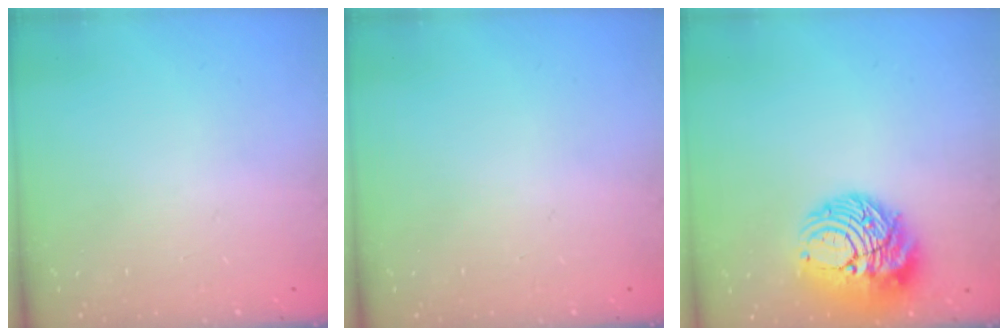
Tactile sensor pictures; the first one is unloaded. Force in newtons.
{"total": 0.0}
{"total": 12.2, "press": 12.1, "slide": 1.0}